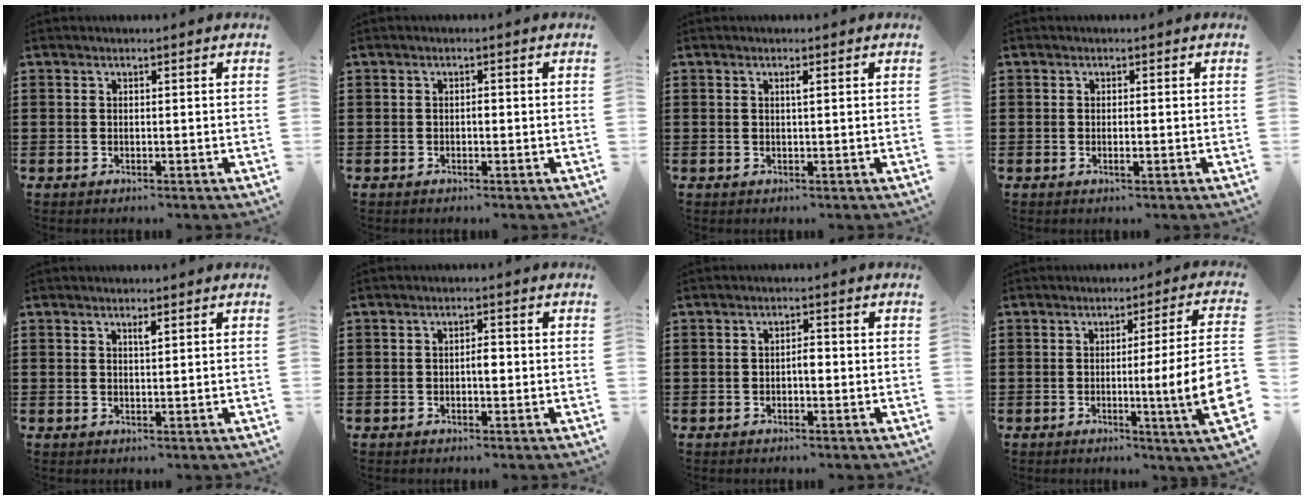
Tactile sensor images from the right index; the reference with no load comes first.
{"total": 0.7, "force": [-0.2, 0.3, 0.6], "torque": [-0.014, -0.002, -0.003]}
{"total": 0.7, "force": [0.2, -0.1, 0.7], "torque": [-0.012, -0.003, 0.005]}
{"total": 0.8, "force": [-0.3, 0.2, 0.7], "torque": [-0.013, -0.005, -0.003]}
{"total": 1.2, "force": [0.7, 0.2, 1.0], "torque": [-0.012, -0.002, 0.009]}
{"total": 2.0, "force": [-0.3, 0.7, 1.9], "torque": [-0.036, 0.000, -0.006]}
{"total": 1.7, "force": [-0.4, 0.7, 1.6], "torque": [-0.029, 0.002, -0.010]}
{"total": 9.9, "force": [-1.2, -0.4, 9.8], "torque": [-0.155, -0.021, -0.027]}